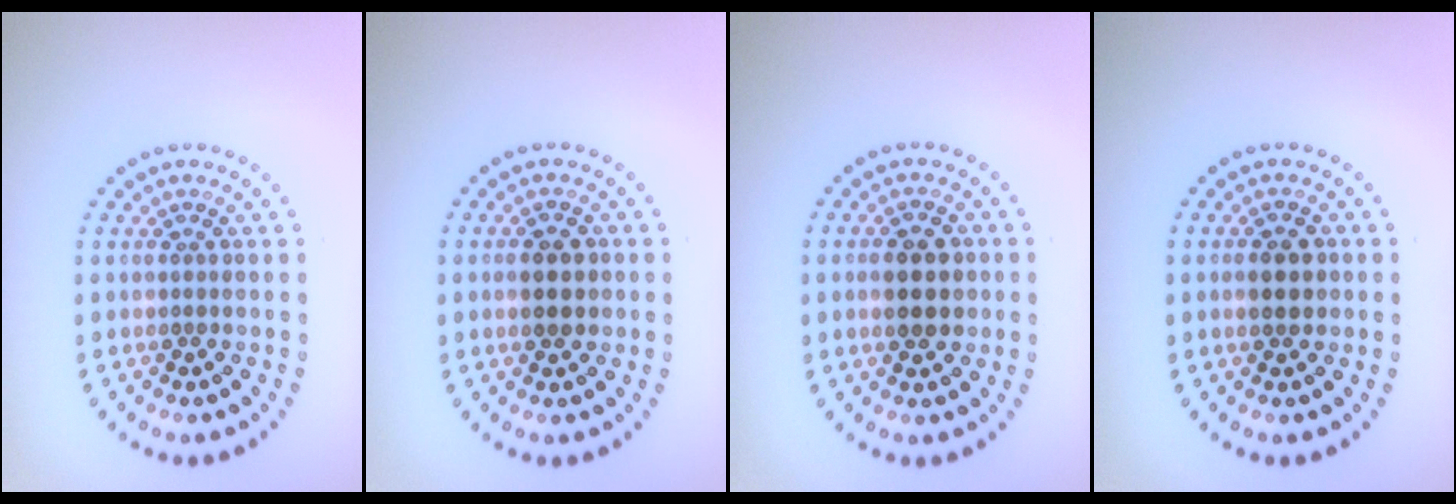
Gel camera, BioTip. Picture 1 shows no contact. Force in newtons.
{"total": 2.9, "press": 2.9, "slide": 0.0}
{"total": 3.7, "press": 3.7, "slide": 0.3}
{"total": 2.5, "press": 2.5, "slide": 0.1}